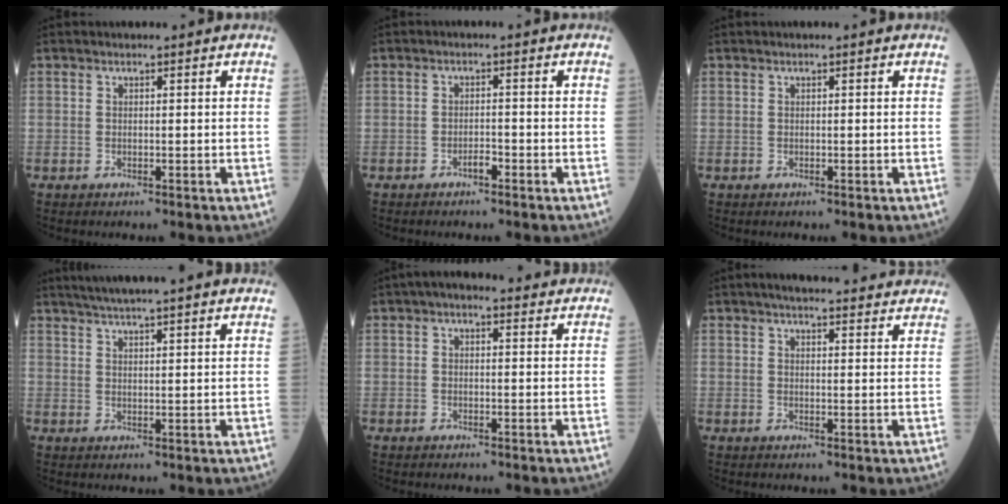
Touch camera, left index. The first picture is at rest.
{"total": 1.5, "force": [-1.1, 0.4, 0.9], "torque": [-0.014, 0.002, -0.019]}
{"total": 0.0}
{"total": 18.1, "force": [16.2, 0.0, 8.0], "torque": [-0.130, 0.012, 0.209]}
{"total": 5.9, "force": [4.8, 1.9, 2.8], "torque": [-0.038, 0.033, 0.057]}
{"total": 20.1, "force": [18.5, 2.5, 7.5], "torque": [-0.090, 0.012, 0.218]}